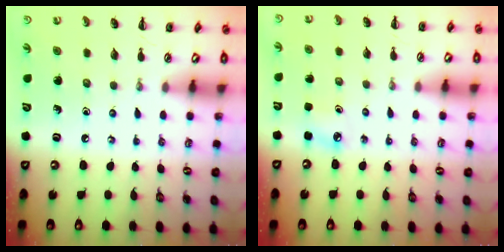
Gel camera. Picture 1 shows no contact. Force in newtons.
{"total": 4.2, "press": 4.0, "slide": 1.3}